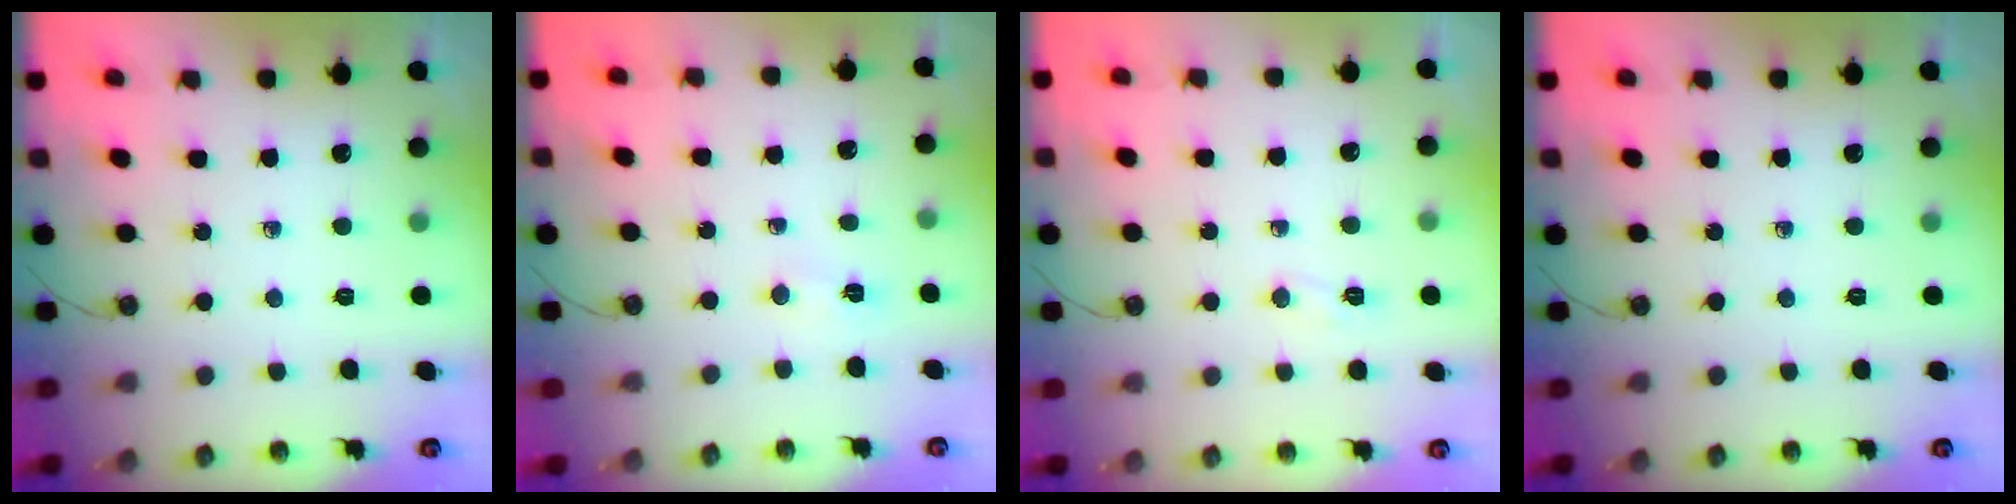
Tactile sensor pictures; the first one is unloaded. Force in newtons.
{"total": 7.0, "press": 2.8, "slide": 6.4}
{"total": 9.4, "press": 3.9, "slide": 8.6}
{"total": 0.0}